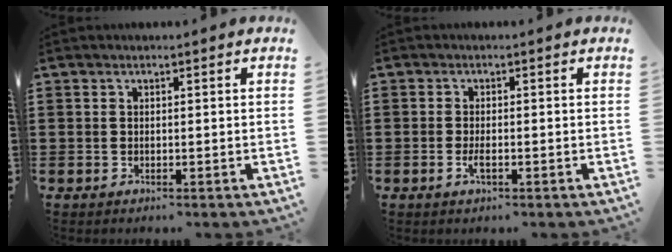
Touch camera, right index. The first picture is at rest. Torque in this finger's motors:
{"motor_torque": [0.14, 2.00, -0.02, 0.00]}